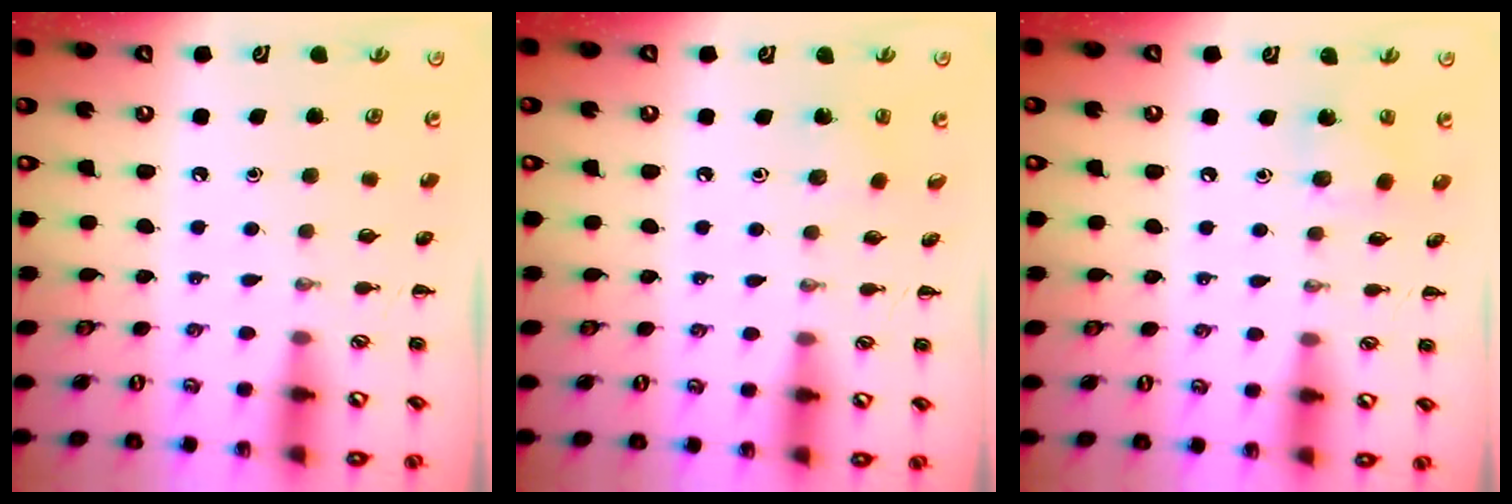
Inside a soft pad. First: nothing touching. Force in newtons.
{"total": 2.7, "press": 2.6, "slide": 0.9}
{"total": 5.5, "press": 5.3, "slide": 1.3}